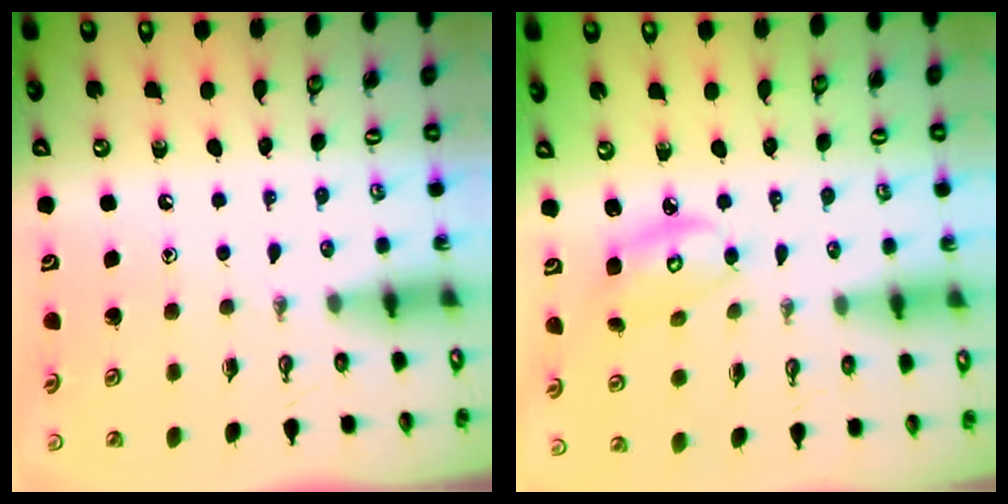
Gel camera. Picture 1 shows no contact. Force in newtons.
{"total": 6.4, "press": 6.4, "slide": 0.3}